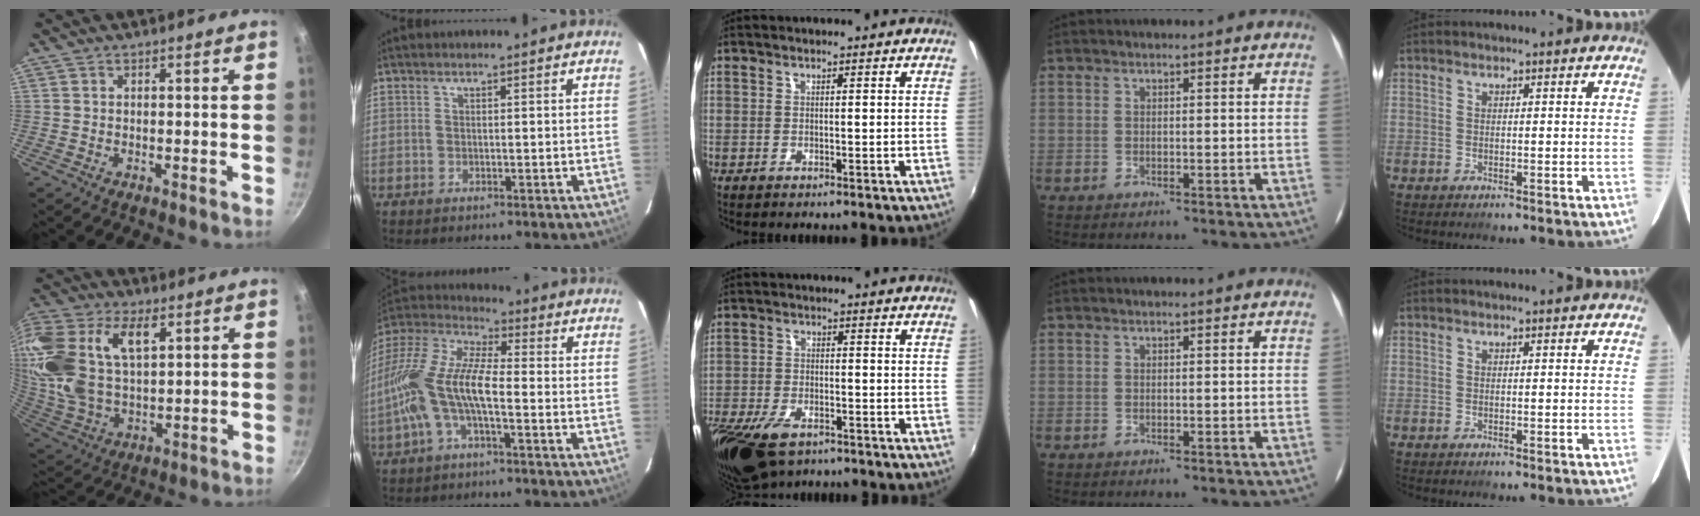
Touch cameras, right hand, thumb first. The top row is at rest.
{"thumb": {"total": 25.5, "force": [9.3, 15.4, 18.0], "torque": [-0.406, 0.014, 0.179]}, "index": {"total": 16.4, "force": [-3.9, 5.9, 14.8], "torque": [-0.302, 0.000, -0.083]}, "middle": {"total": 14.0, "force": [-9.2, 6.8, 8.1], "torque": [-0.209, -0.044, -0.164]}}